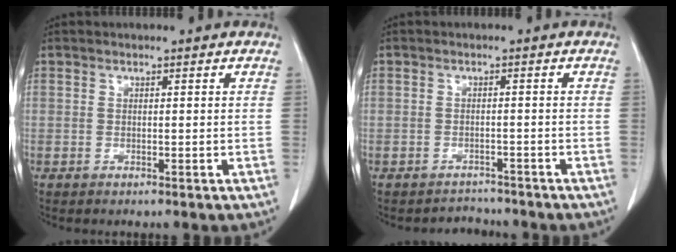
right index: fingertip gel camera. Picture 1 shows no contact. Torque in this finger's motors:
{"motor_torque": [-1.55, 0.33, -0.49, -0.21]}